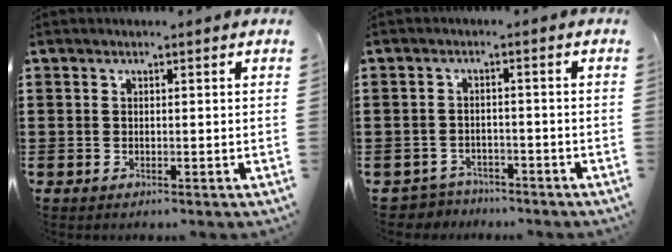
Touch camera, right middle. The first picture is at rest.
{"total": 2.6, "force": [-2.5, 0.7, -0.3], "torque": [-0.003, 0.001, -0.057]}